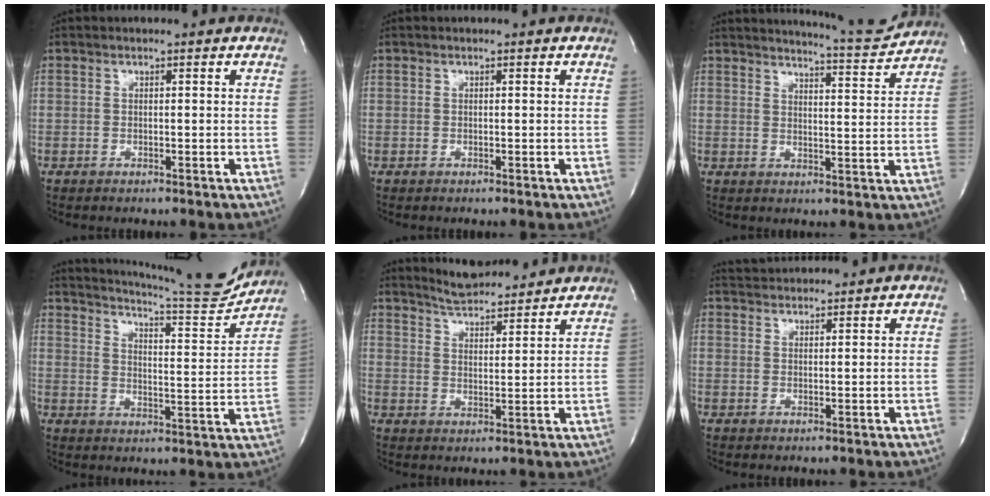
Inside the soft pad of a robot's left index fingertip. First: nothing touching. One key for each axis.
{"total": 0.0}
{"total": 8.6, "fx": 8.5, "fy": -0.7, "fz": 1.2, "tx": -0.027, "ty": -0.023, "tz": 0.112}
{"total": 16.8, "fx": 15.9, "fy": 0.4, "fz": 5.3, "tx": -0.092, "ty": -0.057, "tz": 0.208}
{"total": 9.1, "fx": 8.7, "fy": 1.0, "fz": 2.3, "tx": -0.046, "ty": 0.010, "tz": 0.137}
{"total": 4.7, "fx": 4.7, "fy": 0.3, "fz": 0.4, "tx": -0.015, "ty": 0.031, "tz": 0.078}